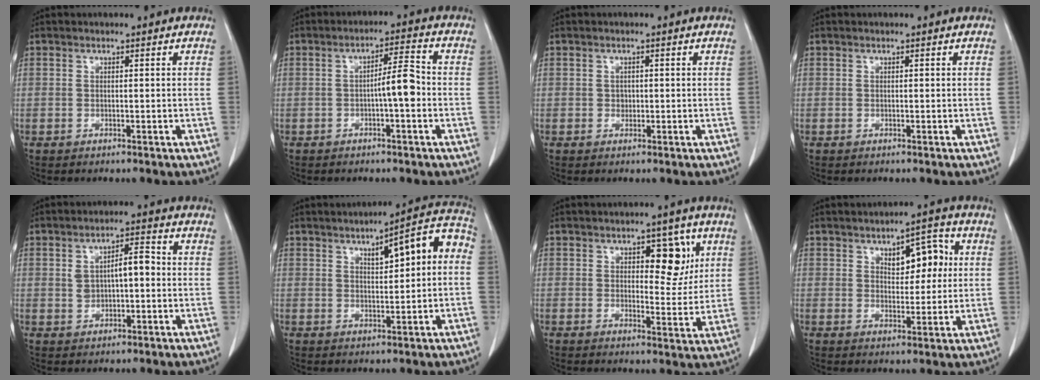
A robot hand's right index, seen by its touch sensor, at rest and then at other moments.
{"total": 4.9, "force": [-1.1, 0.5, 4.7], "torque": [-0.071, 0.012, -0.017]}
{"total": 1.0, "force": [-0.1, 0.9, 0.5], "torque": [-0.006, 0.003, 0.000]}
{"total": 0.0}
{"total": 5.7, "force": [0.3, 2.4, 5.1], "torque": [-0.089, 0.021, 0.009]}
{"total": 9.6, "force": [2.0, 2.4, 9.1], "torque": [-0.117, 0.035, 0.023]}
{"total": 7.0, "force": [2.8, 3.3, 5.5], "torque": [-0.062, 0.008, 0.040]}
{"total": 7.0, "force": [2.1, 3.5, 5.7], "torque": [-0.071, 0.019, 0.033]}